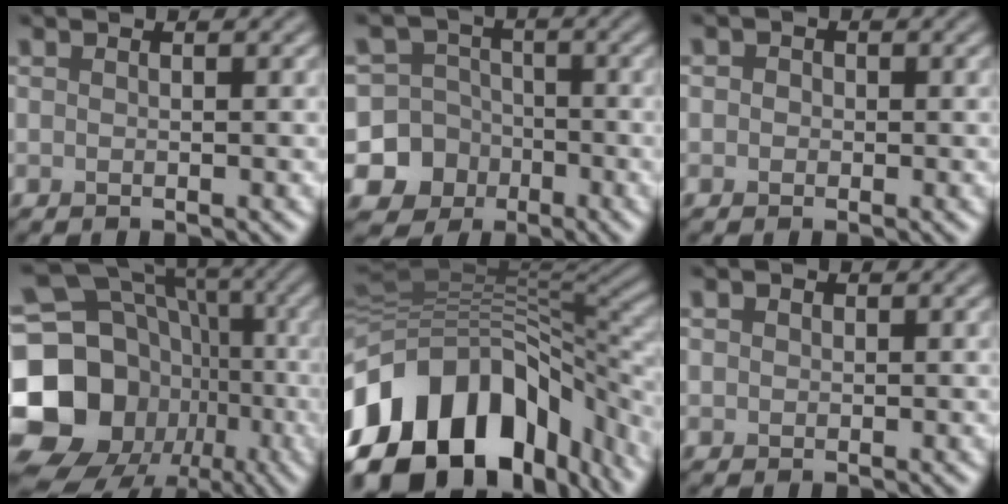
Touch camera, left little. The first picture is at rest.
{"total": 9.4, "force": [-3.7, 8.6, 1.1], "torque": [-0.029, -0.009, -0.081]}
{"total": 1.3, "force": [0.2, 1.2, 0.4], "torque": [0.010, 0.002, -0.011]}
{"total": 19.7, "force": [-5.2, 16.7, 8.9], "torque": [-0.178, -0.004, -0.115]}
{"total": 16.8, "force": [-8.2, 10.3, 10.4], "torque": [-0.214, -0.013, -0.124]}
{"total": 1.0, "force": [0.4, 0.9, 0.3], "torque": [0.002, 0.004, -0.003]}